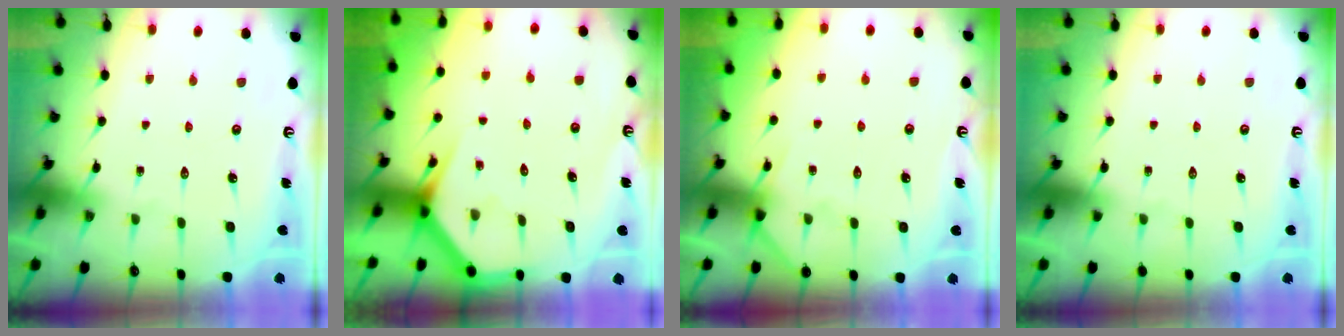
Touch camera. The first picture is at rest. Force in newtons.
{"total": 3.4, "press": 3.4, "slide": 0.3}
{"total": 5.3, "press": 5.3, "slide": 0.6}
{"total": 0.0}